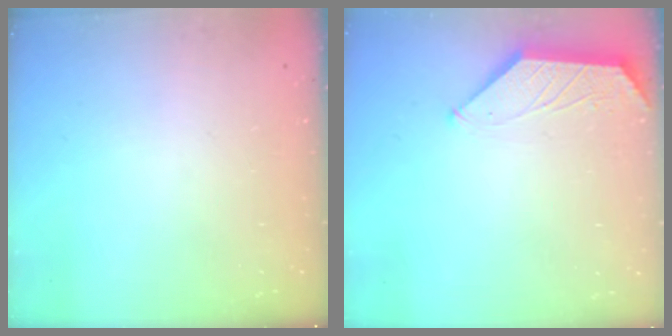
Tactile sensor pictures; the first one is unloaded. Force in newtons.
{"total": 1.5, "press": 1.4, "slide": 0.3}